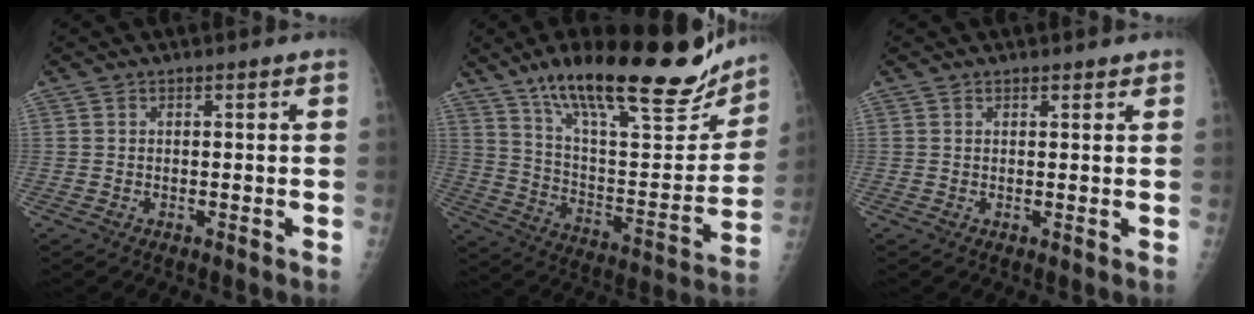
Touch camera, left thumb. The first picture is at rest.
{"total": 28.8, "force": [20.3, 8.3, 18.6], "torque": [-0.249, -0.074, 0.324]}
{"total": 1.1, "force": [0.9, 0.5, 0.3], "torque": [0.003, -0.005, 0.011]}